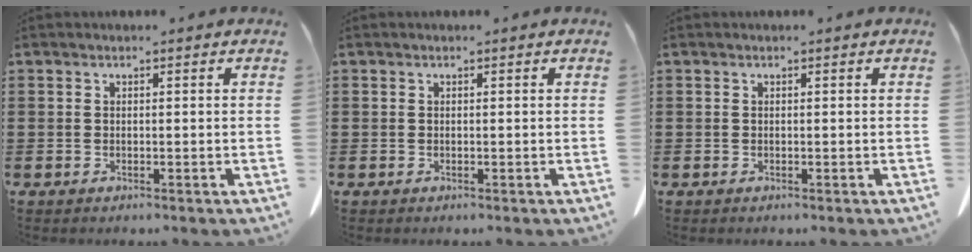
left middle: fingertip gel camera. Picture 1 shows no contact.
{"total": 0.0}
{"total": 0.0}